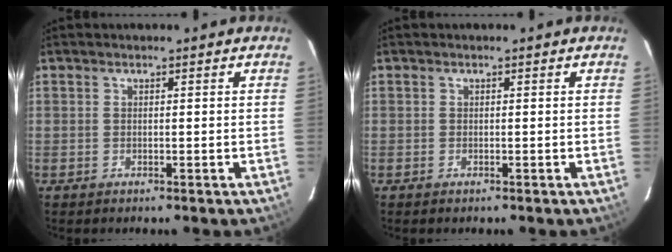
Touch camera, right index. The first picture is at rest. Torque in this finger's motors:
{"motor_torque": [-0.03, -0.02, 0.02, 0.01]}